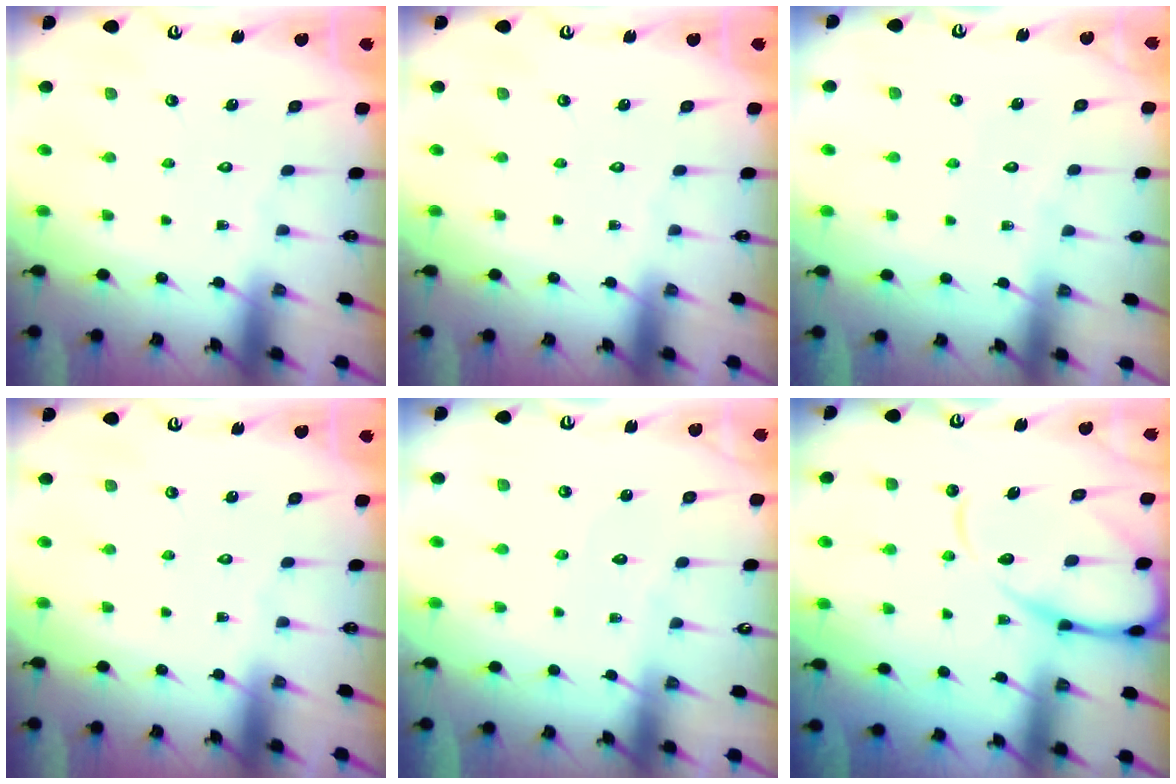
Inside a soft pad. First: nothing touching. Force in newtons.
{"total": 0.0}
{"total": 3.0, "press": 3.0, "slide": 0.3}
{"total": 0.0}
{"total": 2.9, "press": 2.9, "slide": 0.2}
{"total": 10.5, "press": 10.5, "slide": 1.1}